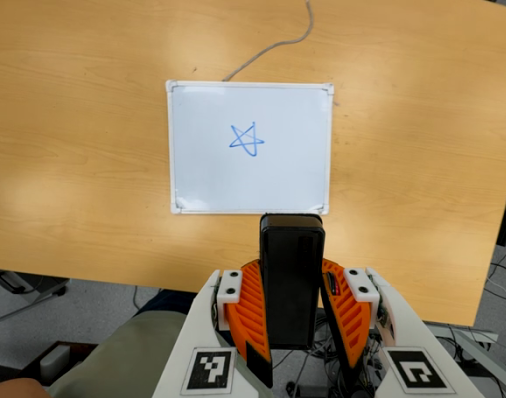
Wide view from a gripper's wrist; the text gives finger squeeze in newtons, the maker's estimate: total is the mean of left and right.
{"total": 9.5, "left": 7.8, "right": 11.3}